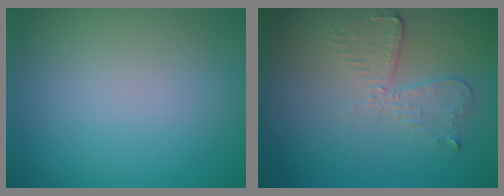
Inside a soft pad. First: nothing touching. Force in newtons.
{"total": 3.0, "press": 2.6, "slide": 1.5}